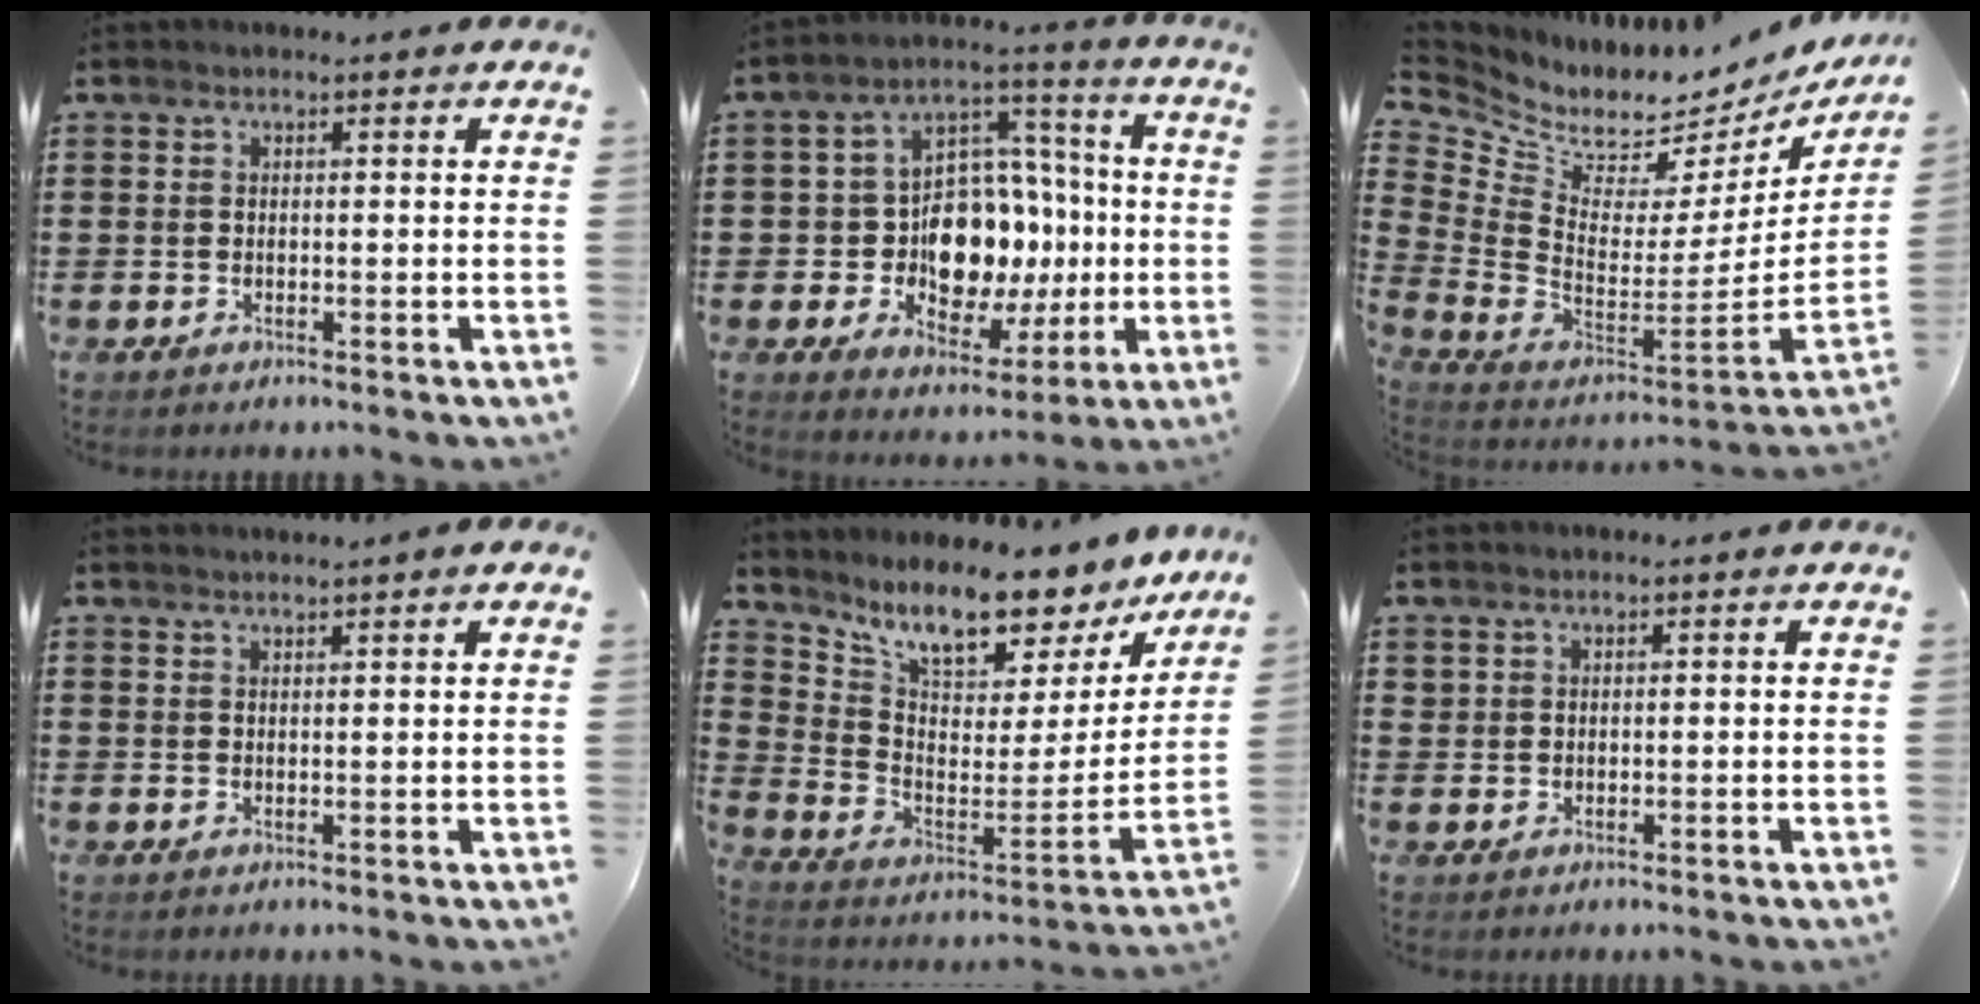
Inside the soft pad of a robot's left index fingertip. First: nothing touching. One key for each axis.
{"total": 11.8, "fx": -0.9, "fy": 9.8, "fz": 6.6, "tx": -0.118, "ty": 0.000, "tz": -0.008}
{"total": 3.4, "fx": 2.9, "fy": 1.7, "fz": 0.5, "tx": -0.044, "ty": -0.053, "tz": 0.044}
{"total": 1.5, "fx": 1.4, "fy": -0.4, "fz": 0.4, "tx": -0.010, "ty": -0.002, "tz": 0.028}
{"total": 10.0, "fx": 8.9, "fy": 1.6, "fz": 4.3, "tx": -0.094, "ty": -0.085, "tz": 0.145}
{"total": 0.6, "fx": 0.5, "fy": 0.4, "fz": 0.0, "tx": 0.000, "ty": 0.003, "tz": 0.010}